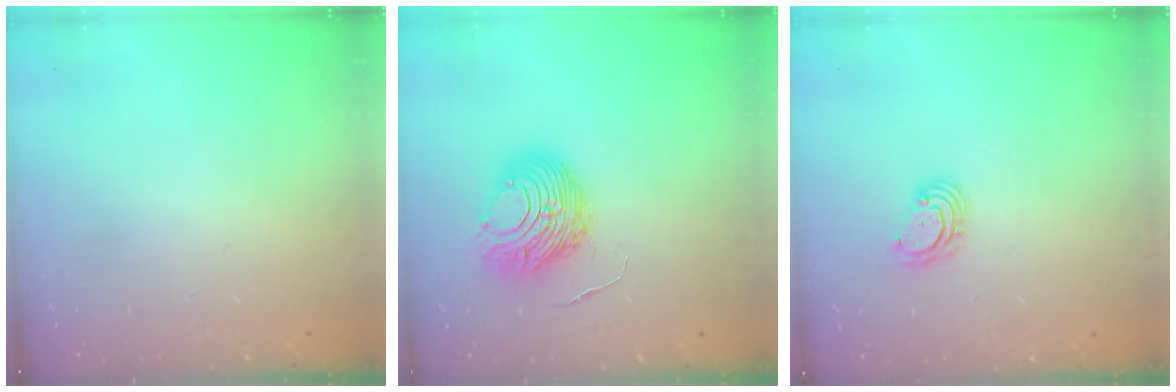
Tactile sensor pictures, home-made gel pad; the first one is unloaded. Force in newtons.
{"total": 10.6, "press": 10.6, "slide": 0.8}
{"total": 4.5, "press": 4.5, "slide": 0.5}